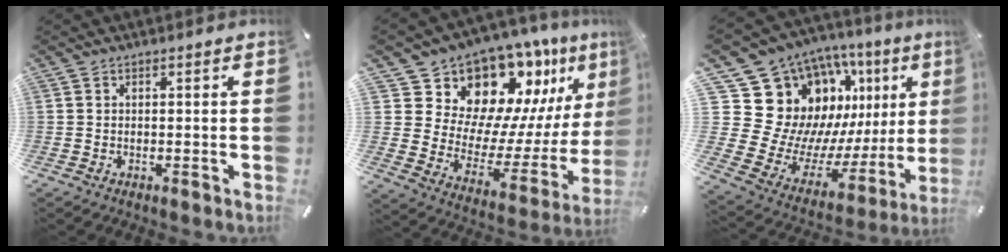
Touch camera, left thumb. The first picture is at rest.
{"total": 16.3, "force": [14.2, 7.3, 3.3], "torque": [-0.045, -0.148, 0.250]}
{"total": 19.0, "force": [10.4, 14.1, 7.4], "torque": [-0.079, -0.129, 0.232]}